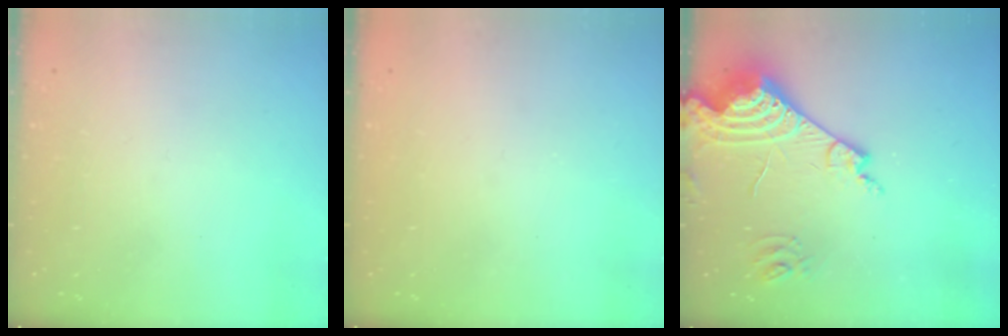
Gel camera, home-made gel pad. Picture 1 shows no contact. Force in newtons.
{"total": 1.0, "press": 1.0, "slide": 0.1}
{"total": 15.9, "press": 15.8, "slide": 1.9}